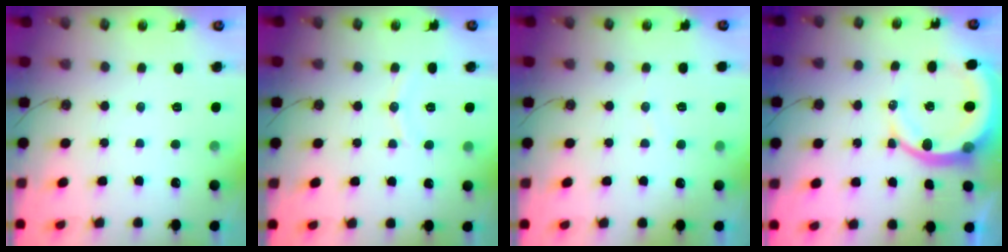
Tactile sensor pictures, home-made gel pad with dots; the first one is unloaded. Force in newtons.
{"total": 6.1, "press": 6.1, "slide": 0.3}
{"total": 2.9, "press": 2.6, "slide": 1.2}
{"total": 12.0, "press": 11.9, "slide": 1.4}